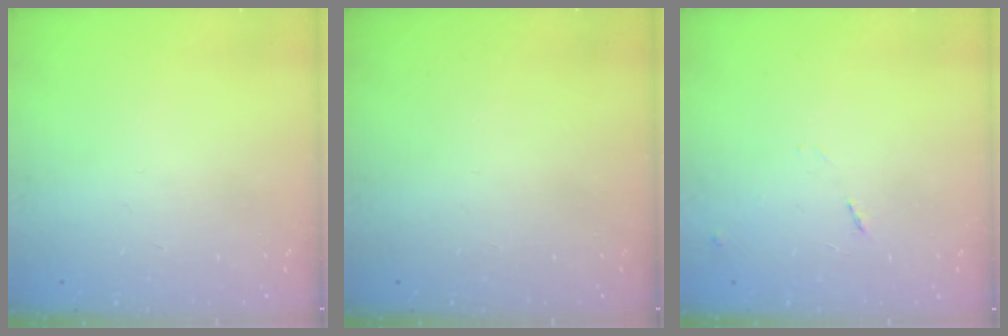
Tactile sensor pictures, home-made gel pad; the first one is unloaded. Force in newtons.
{"total": 0.0}
{"total": 7.6, "press": 7.6, "slide": 0.9}